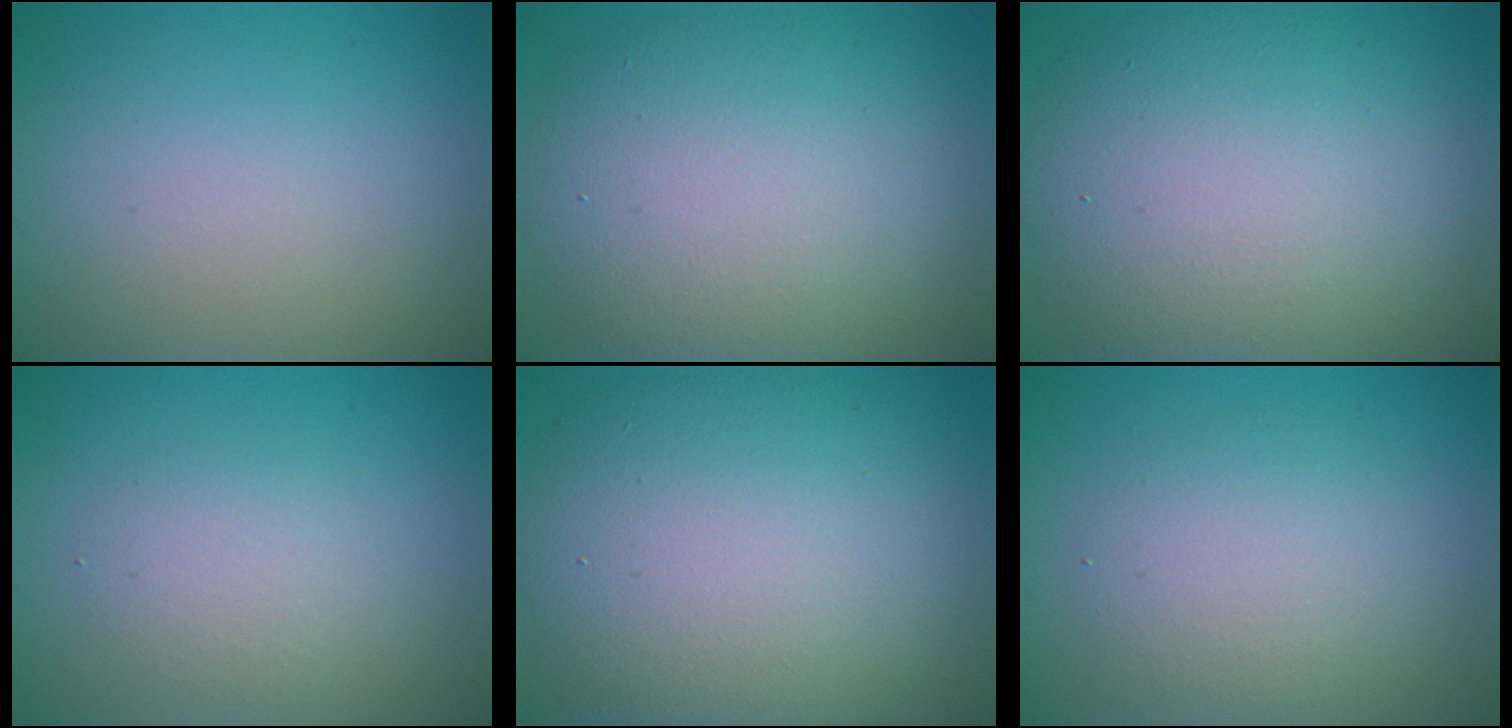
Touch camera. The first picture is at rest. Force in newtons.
{"total": 10.4, "press": 10.4, "slide": 0.6}
{"total": 12.0, "press": 12.0, "slide": 0.2}
{"total": 2.3, "press": 2.3, "slide": 0.1}
{"total": 12.3, "press": 12.3, "slide": 0.6}
{"total": 3.6, "press": 3.6, "slide": 0.1}